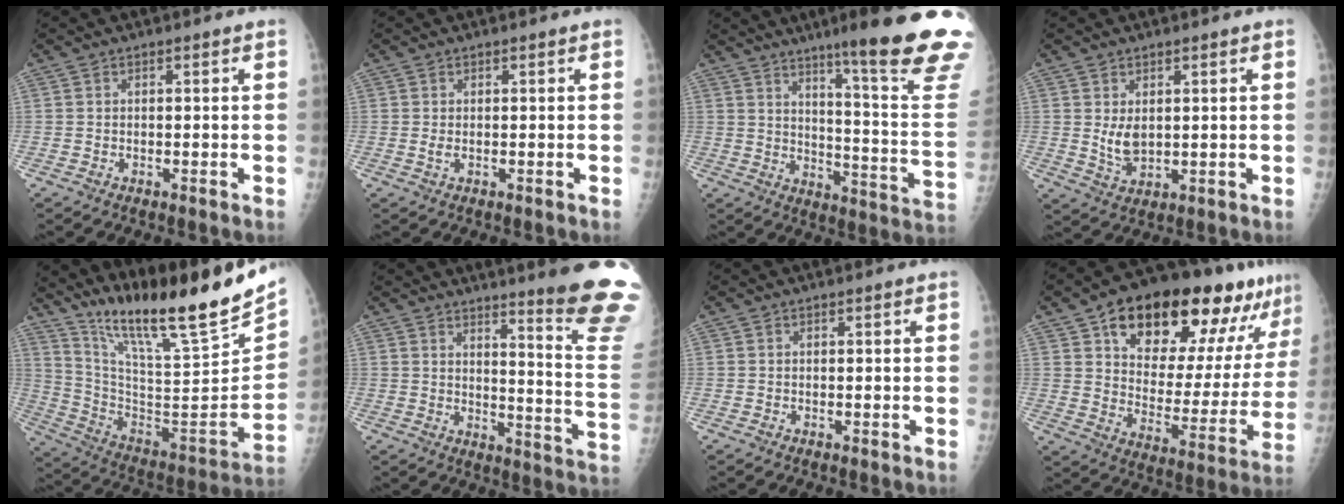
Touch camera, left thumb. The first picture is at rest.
{"total": 1.1, "force": [0.1, 0.5, 1.0], "torque": [-0.022, 0.002, 0.006]}
{"total": 25.4, "force": [16.9, 1.8, 18.9], "torque": [-0.216, -0.104, 0.232]}
{"total": 4.3, "force": [1.0, 2.5, 3.3], "torque": [-0.051, -0.016, 0.028]}
{"total": 27.1, "force": [20.7, 3.3, 17.1], "torque": [-0.258, -0.112, 0.346]}
{"total": 18.8, "force": [14.4, 0.8, 11.9], "torque": [-0.123, -0.140, 0.177]}
{"total": 0.0}
{"total": 26.8, "force": [15.7, 11.8, 18.2], "torque": [-0.220, -0.029, 0.239]}